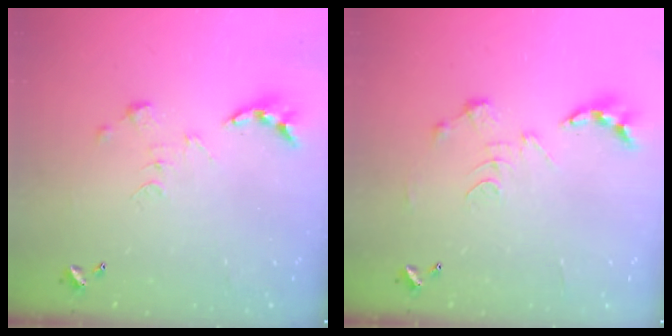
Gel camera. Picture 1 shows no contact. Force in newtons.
{"total": 0.0}